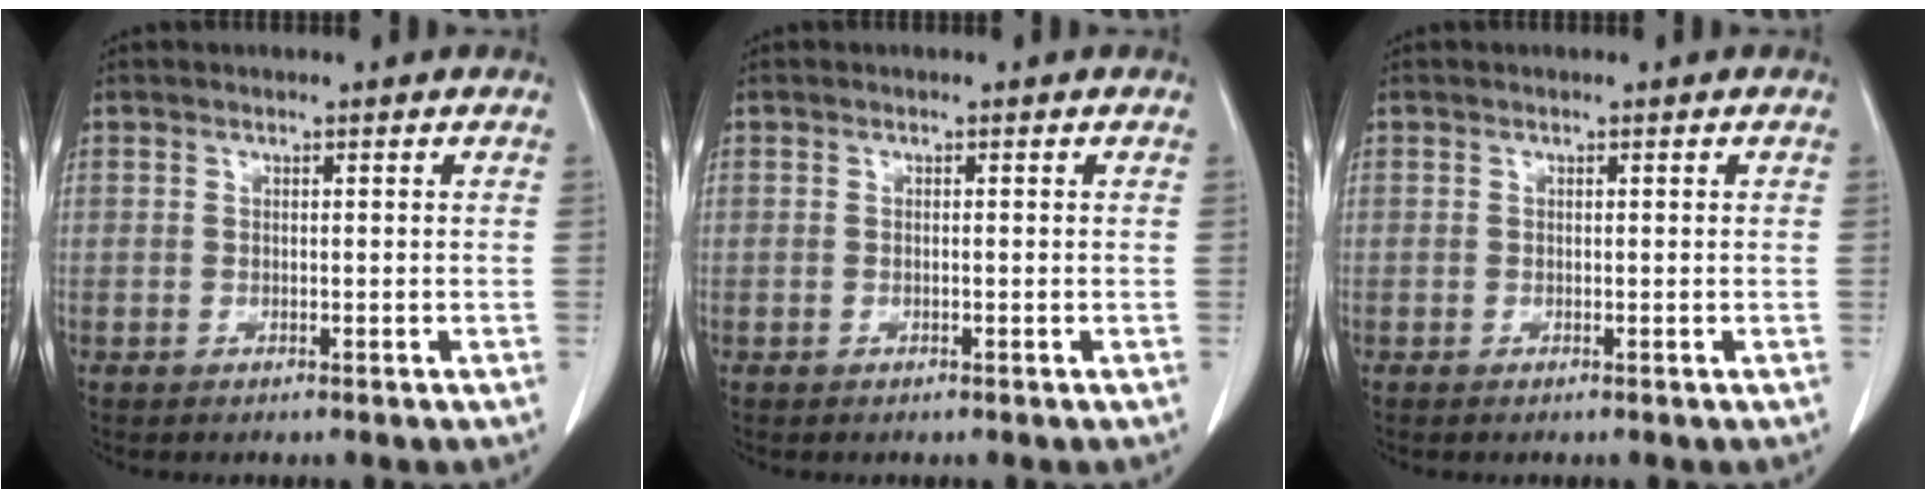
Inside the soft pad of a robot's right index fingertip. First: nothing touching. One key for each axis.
{"total": 0.0}
{"total": 0.0}